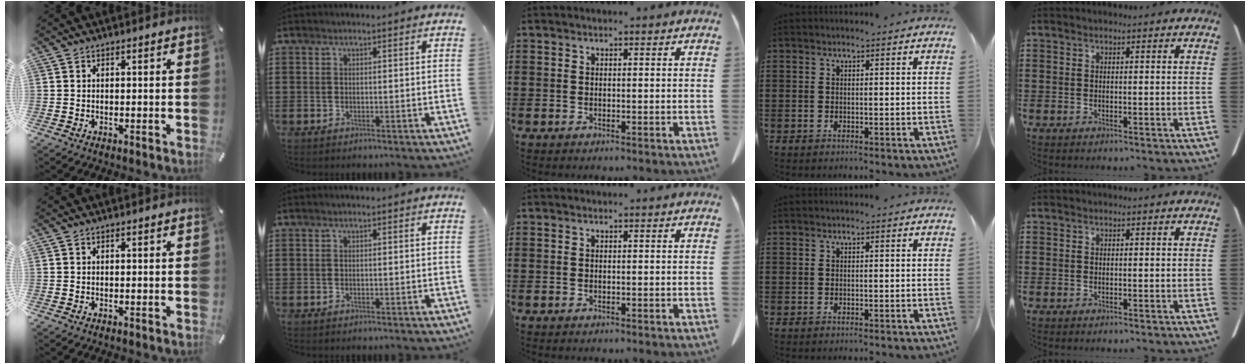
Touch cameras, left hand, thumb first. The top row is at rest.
{}